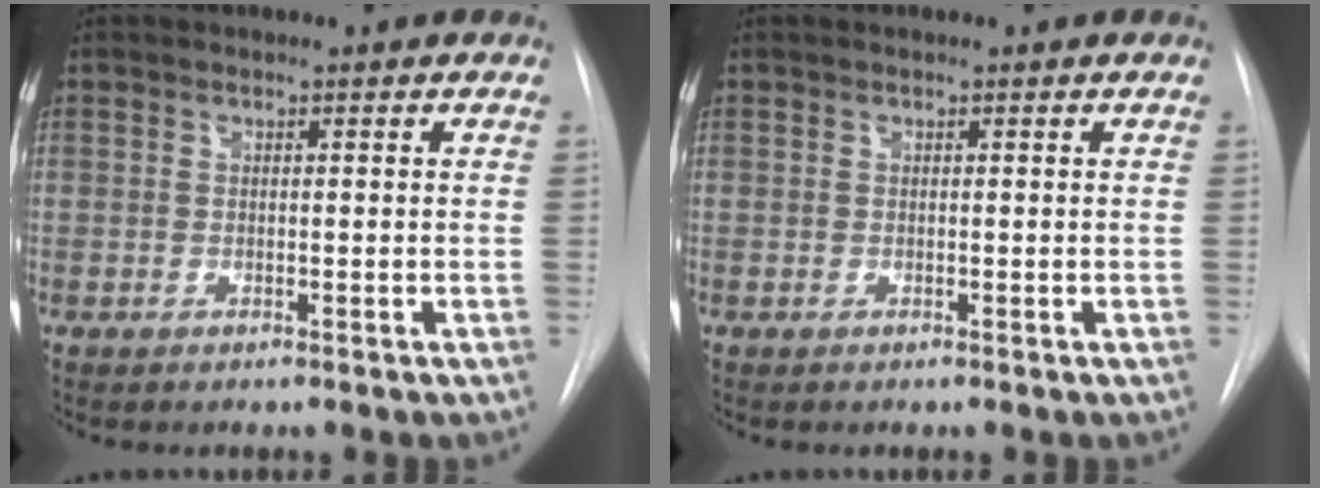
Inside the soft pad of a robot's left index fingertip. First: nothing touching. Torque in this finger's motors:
{"motor_torque": [-0.05, 0.07, 0.00, 0.00]}